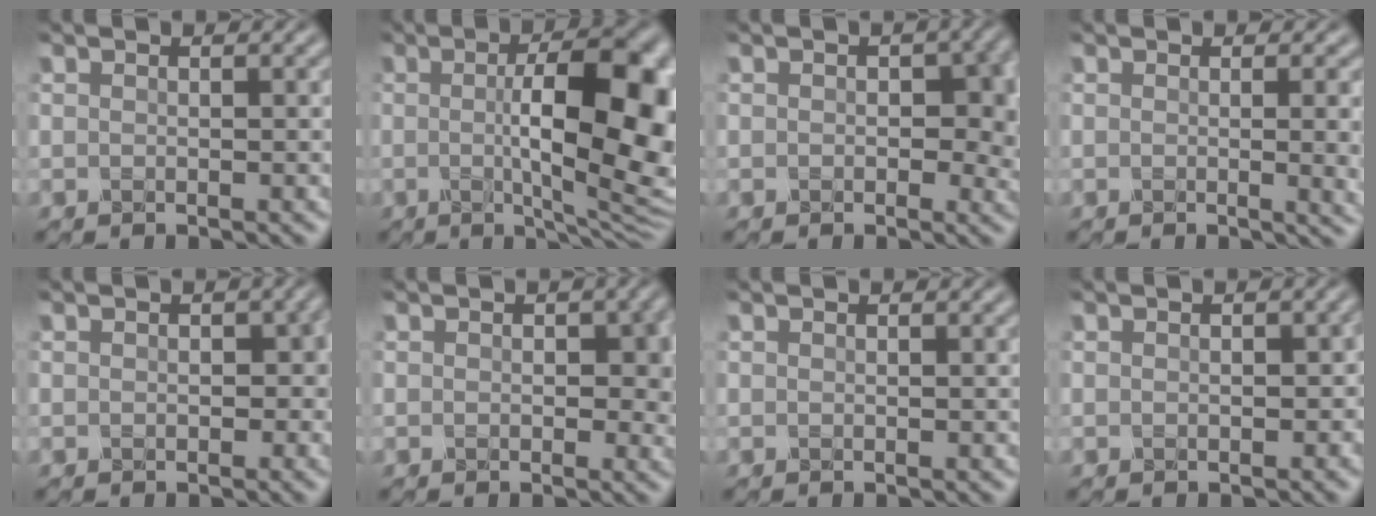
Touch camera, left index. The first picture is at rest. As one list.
[{"total": 12.6, "force": [0.2, 4.1, 11.9], "torque": [-0.162, 0.000, 0.004]}, {"total": 4.7, "force": [0.0, 3.2, 3.4], "torque": [-0.052, -0.004, -0.001]}, {"total": 3.0, "force": [0.2, 1.0, 2.8], "torque": [-0.040, -0.015, 0.014]}, {"total": 2.9, "force": [-0.4, 2.1, 1.9], "torque": [-0.030, -0.004, -0.006]}, {"total": 3.5, "force": [0.0, 2.4, 2.5], "torque": [-0.043, -0.004, 0.000]}, {"total": 0.0}, {"total": 1.7, "force": [-0.3, 1.2, 1.1], "torque": [-0.017, -0.005, -0.007]}]